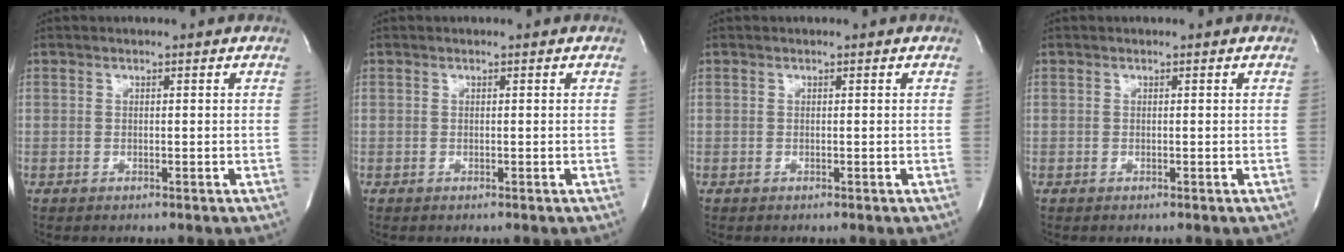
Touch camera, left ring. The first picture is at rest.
{"total": 0.0}
{"total": 0.0}
{"total": 0.0}